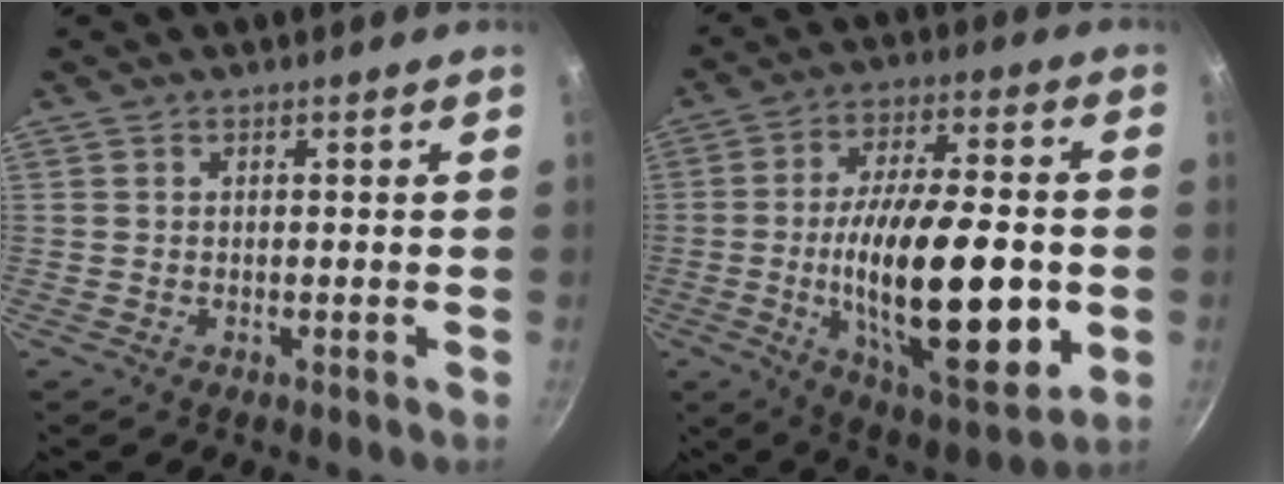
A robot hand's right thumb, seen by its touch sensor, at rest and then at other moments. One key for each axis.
{"total": 24.4, "fx": -3.4, "fy": 8.6, "fz": 22.6, "tx": -0.371, "ty": -0.003, "tz": -0.055}